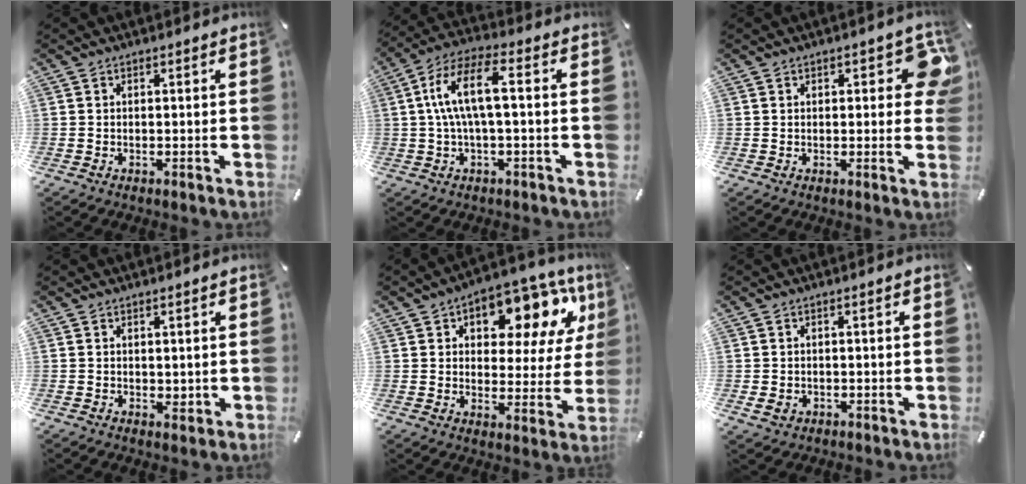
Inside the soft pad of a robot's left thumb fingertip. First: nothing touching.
{"total": 10.8, "force": [0.4, 4.0, 10.1], "torque": [-0.205, 0.003, 0.004]}
{"total": 7.1, "force": [2.2, 3.3, 5.9], "torque": [-0.064, -0.006, 0.031]}
{"total": 1.3, "force": [0.7, 1.0, 0.3], "torque": [0.002, 0.000, 0.011]}
{"total": 14.4, "force": [8.8, 7.9, 8.3], "torque": [-0.115, -0.062, 0.148]}
{"total": 1.8, "force": [-0.4, 1.5, 0.7], "torque": [-0.013, 0.003, -0.008]}